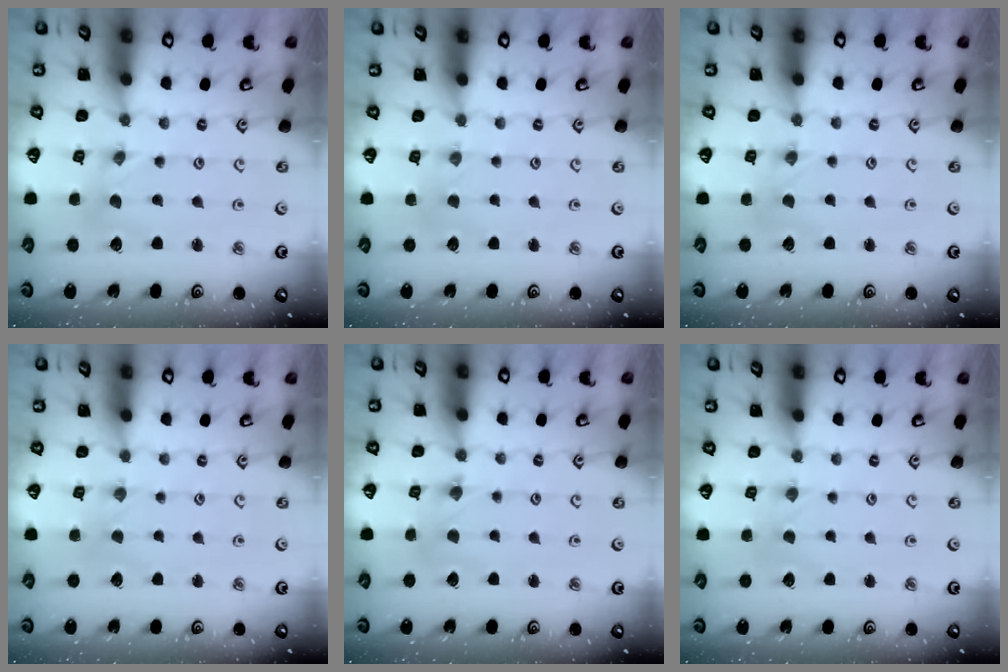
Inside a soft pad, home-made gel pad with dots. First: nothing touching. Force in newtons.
{"total": 2.5, "press": 2.5, "slide": 0.4}
{"total": 0.0}
{"total": 0.0}
{"total": 1.6, "press": 1.6, "slide": 0.2}
{"total": 0.0}